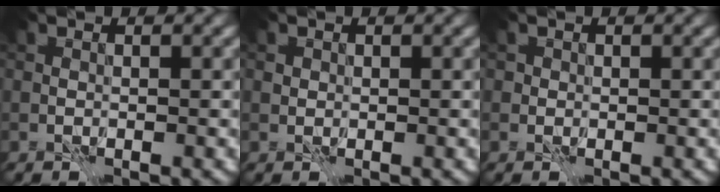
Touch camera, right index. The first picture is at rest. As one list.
[{"total": 0.6, "force": [0.1, 0.6, -0.1], "torque": [0.002, 0.001, 0.000]}, {"total": 0.6, "force": [-0.1, 0.6, -0.1], "torque": [0.003, 0.002, -0.003]}]